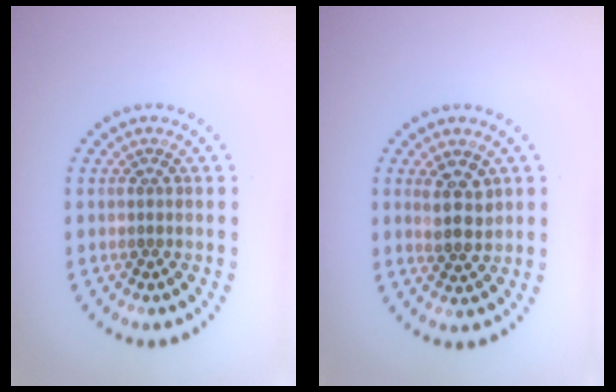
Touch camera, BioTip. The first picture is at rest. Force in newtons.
{"total": 2.6, "press": 2.4, "slide": 0.8}